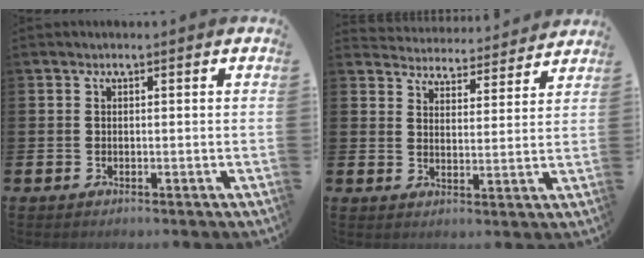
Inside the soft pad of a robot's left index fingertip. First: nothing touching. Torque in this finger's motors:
{"motor_torque": [0.73, -1.41, -0.13, -0.07]}